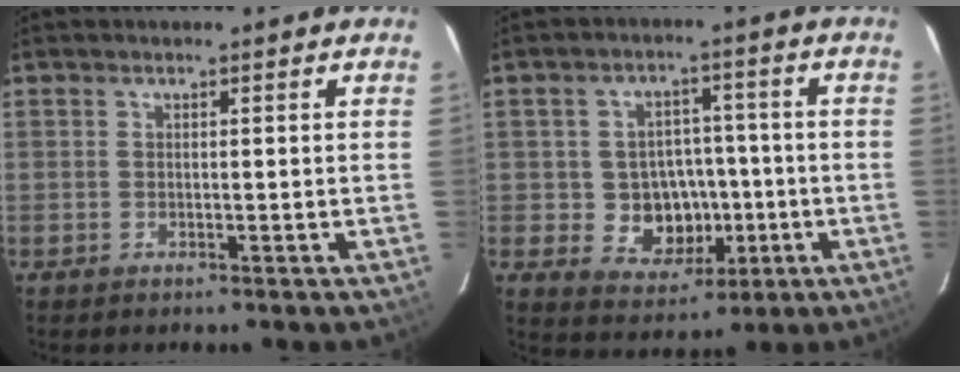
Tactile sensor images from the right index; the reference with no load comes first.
{"total": 9.4, "force": [-1.8, 8.3, 4.1], "torque": [-0.091, 0.012, -0.009]}